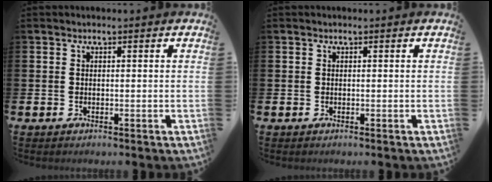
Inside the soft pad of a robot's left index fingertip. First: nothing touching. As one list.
[{"total": 0.0}]